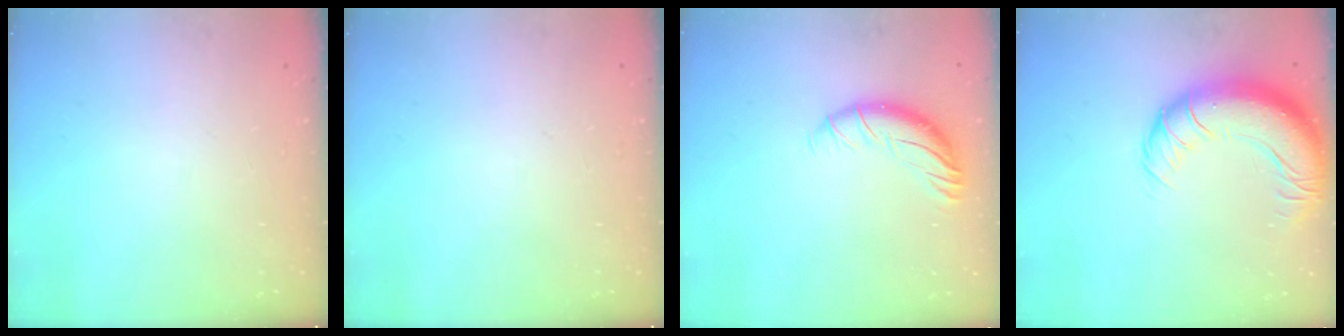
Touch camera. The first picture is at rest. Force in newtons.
{"total": 0.0}
{"total": 9.6, "press": 9.4, "slide": 1.9}
{"total": 19.0, "press": 18.5, "slide": 4.5}